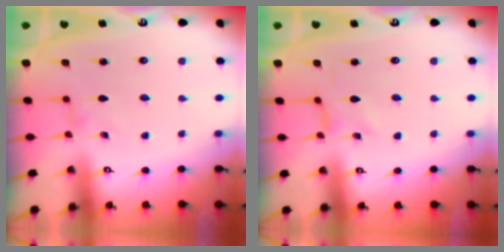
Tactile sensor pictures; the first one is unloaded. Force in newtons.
{"total": 0.0}